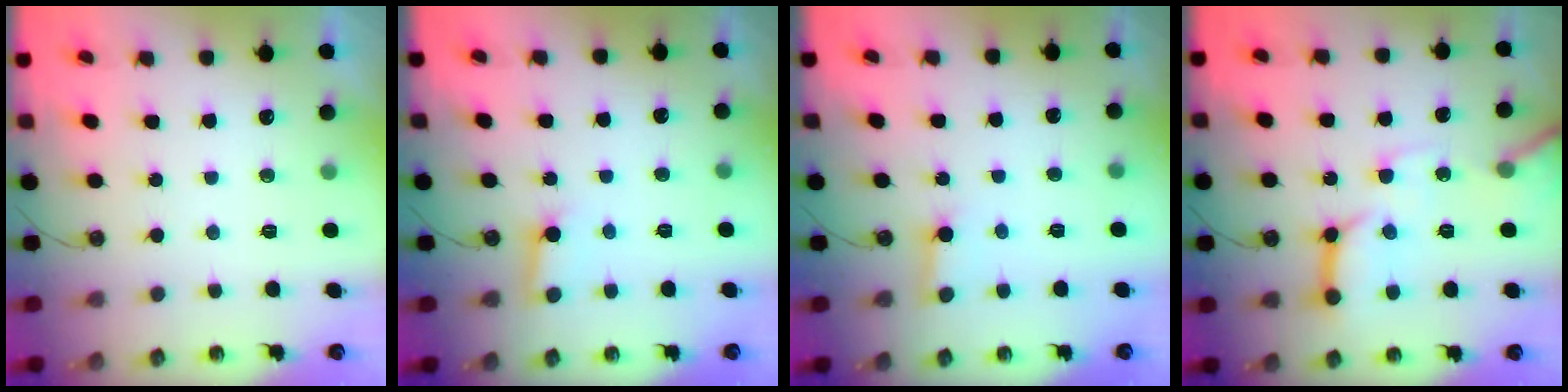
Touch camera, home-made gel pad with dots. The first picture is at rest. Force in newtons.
{"total": 3.0, "press": 3.0, "slide": 0.4}
{"total": 2.6, "press": 2.5, "slide": 0.3}
{"total": 14.4, "press": 14.3, "slide": 1.6}